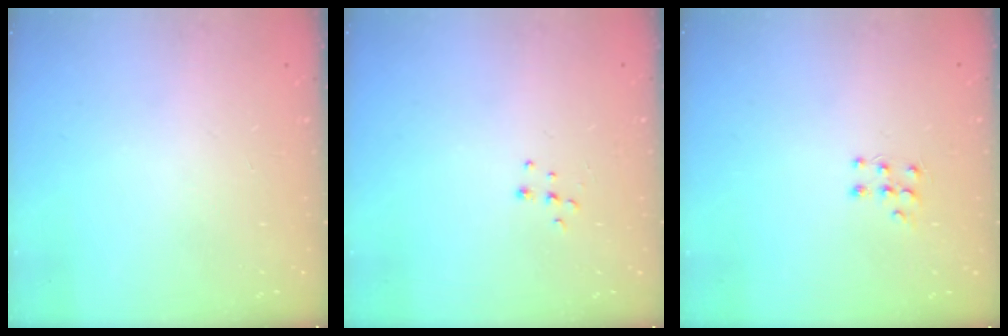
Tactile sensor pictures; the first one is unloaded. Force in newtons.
{"total": 5.2, "press": 5.1, "slide": 0.4}
{"total": 5.8, "press": 5.8, "slide": 1.0}